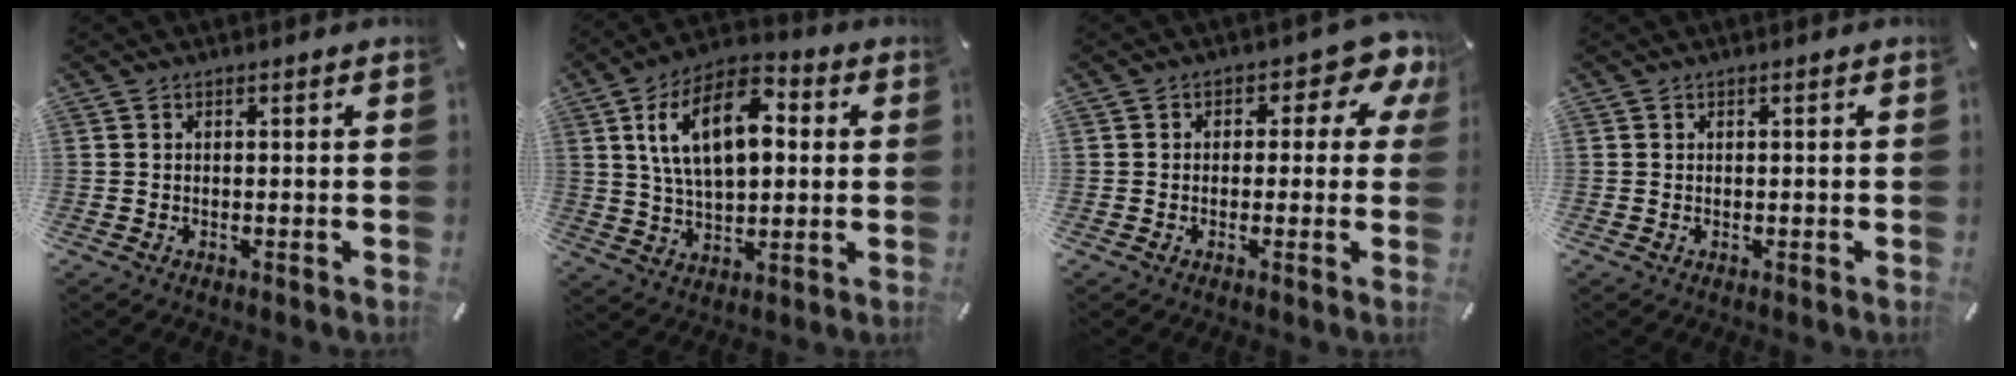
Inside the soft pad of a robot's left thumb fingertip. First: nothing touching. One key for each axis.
{"total": 16.4, "fx": 4.8, "fy": 9.2, "fz": 12.6, "tx": -0.246, "ty": 0.003, "tz": 0.081}
{"total": 6.6, "fx": 1.5, "fy": 4.2, "fz": 4.9, "tx": -0.063, "ty": -0.007, "tz": 0.020}
{"total": 0.0}